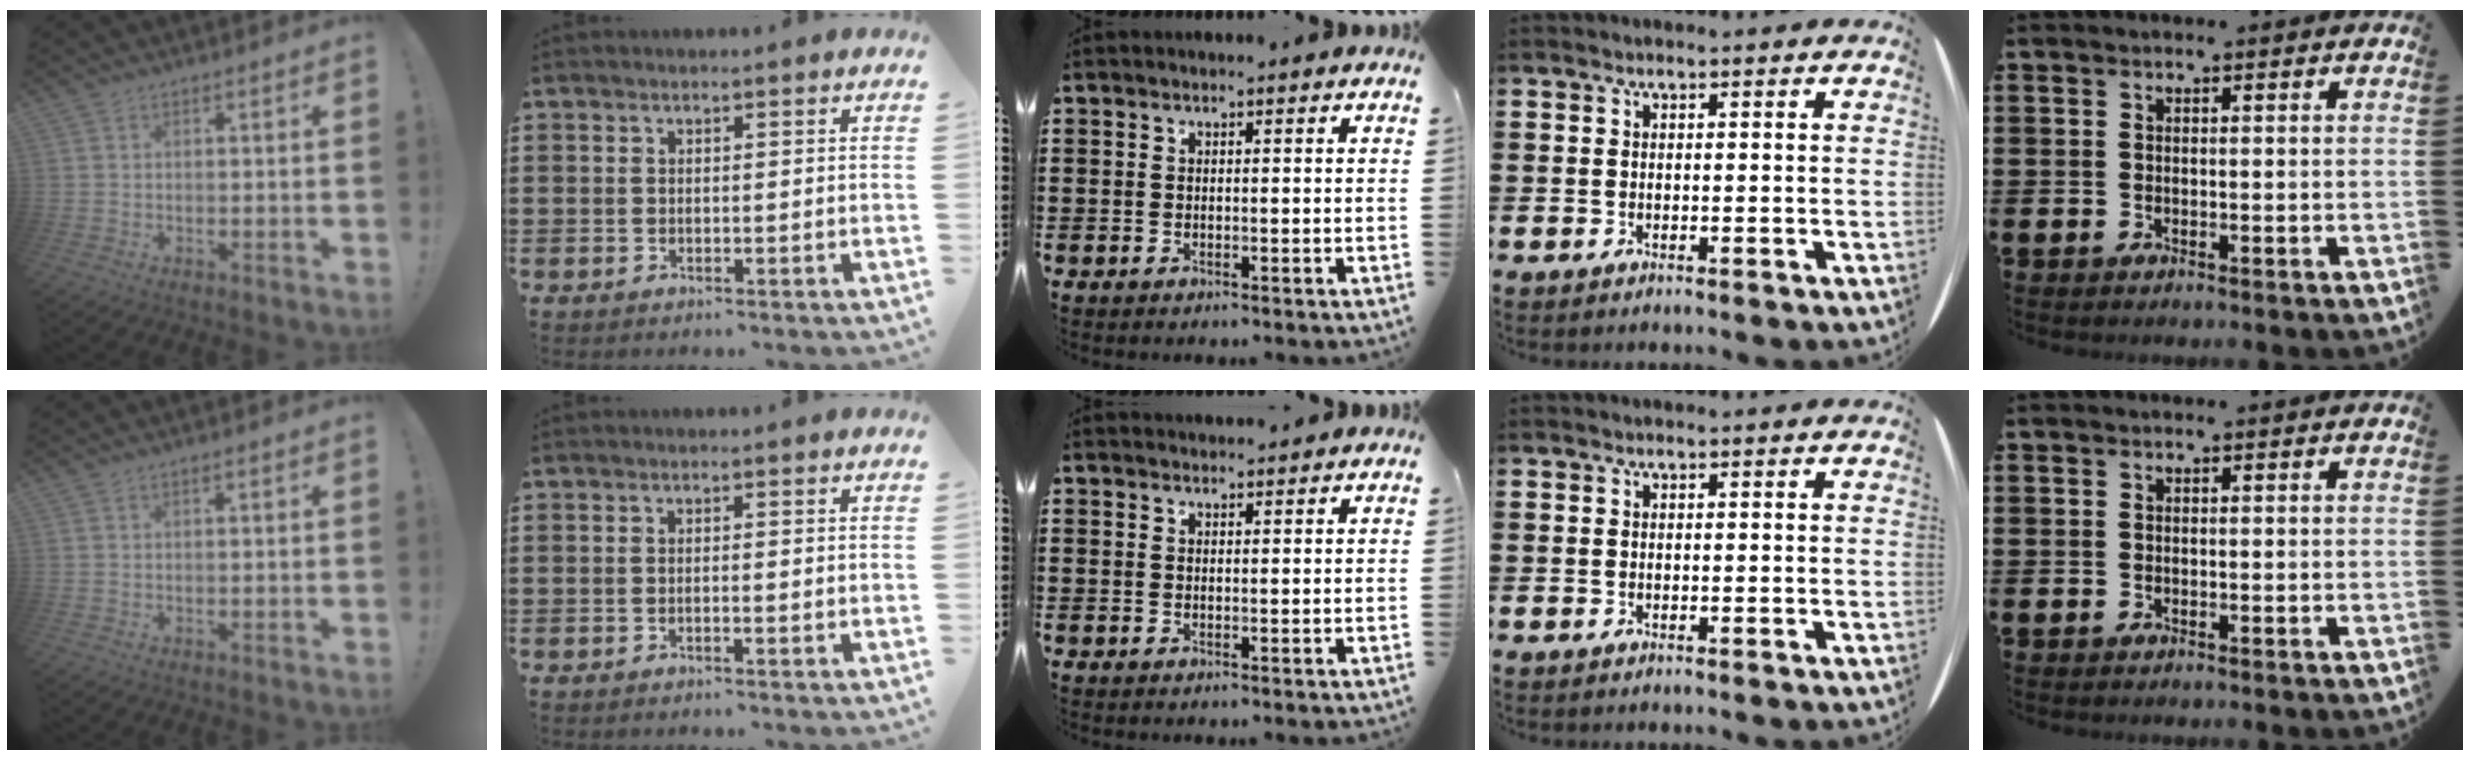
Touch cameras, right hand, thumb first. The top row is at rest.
{"thumb": {"total": 0.7, "force": [0.4, -0.1, 0.6], "torque": [-0.016, 0.003, 0.006]}, "index": {"total": 0.6, "force": [-0.3, -0.1, 0.6], "torque": [-0.009, -0.003, -0.005]}, "middle": {"total": 1.3, "force": [1.3, 0.0, -0.1], "torque": [-0.003, -0.002, 0.025]}}